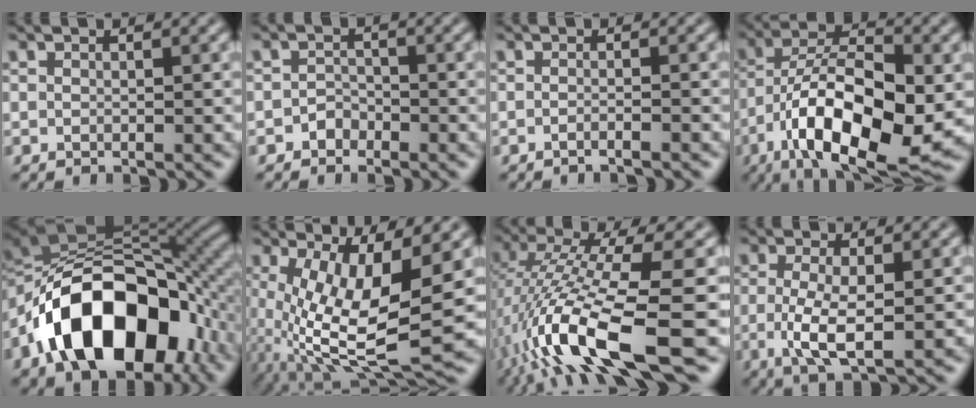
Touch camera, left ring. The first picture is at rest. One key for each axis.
{"total": 1.3, "fx": -0.9, "fy": 0.9, "fz": 0.2, "tx": 0.001, "ty": 0.007, "tz": -0.016}
{"total": 1.1, "fx": -0.8, "fy": 0.2, "fz": 0.7, "tx": -0.006, "ty": -0.001, "tz": -0.019}
{"total": 13.5, "fx": -5.0, "fy": 5.4, "fz": 11.3, "tx": -0.185, "ty": 0.000, "tz": -0.088}
{"total": 15.8, "fx": -6.5, "fy": 9.2, "fz": 11.1, "tx": -0.176, "ty": 0.001, "tz": -0.121}
{"total": 10.5, "fx": -0.1, "fy": 3.4, "fz": 9.9, "tx": -0.195, "ty": -0.023, "tz": 0.006}
{"total": 12.0, "fx": -3.8, "fy": 2.7, "fz": 11.0, "tx": -0.209, "ty": -0.004, "tz": -0.065}
{"total": 4.3, "fx": -0.5, "fy": 1.3, "fz": 4.0, "tx": -0.089, "ty": -0.009, "tz": -0.009}